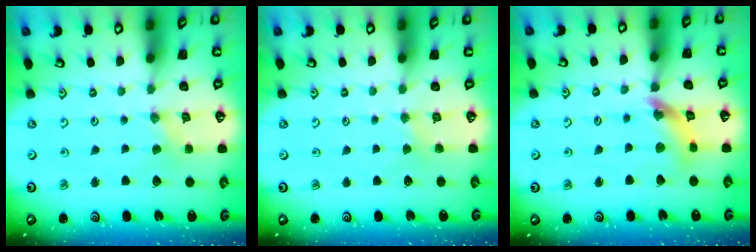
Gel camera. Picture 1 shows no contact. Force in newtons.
{"total": 2.2, "press": 2.2, "slide": 0.3}
{"total": 11.3, "press": 11.2, "slide": 1.2}